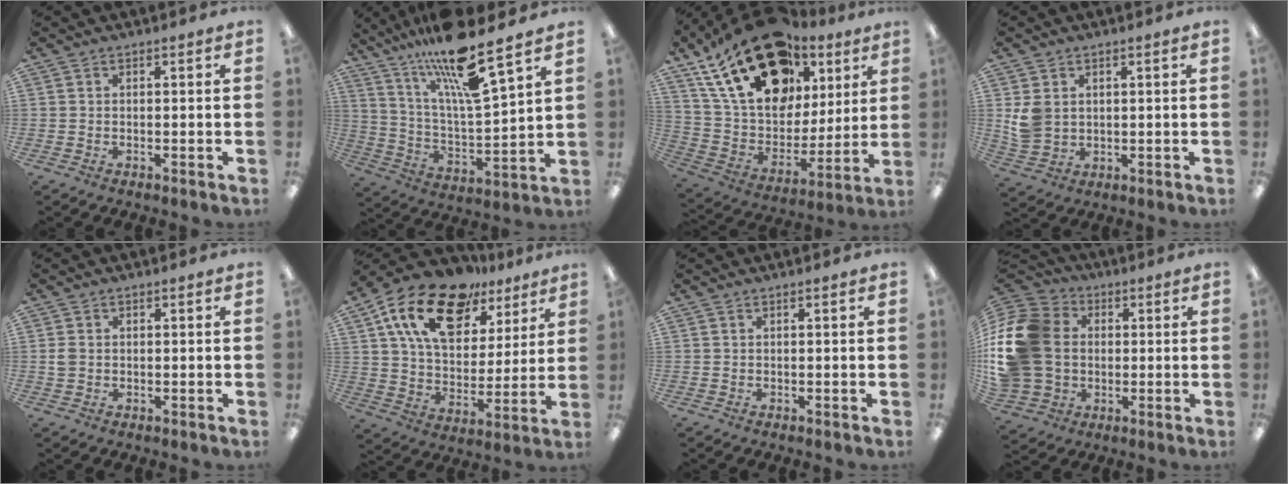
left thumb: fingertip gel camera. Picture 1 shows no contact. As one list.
[{"total": 16.6, "force": [13.4, 1.5, 9.7], "torque": [-0.186, -0.087, 0.221]}, {"total": 27.3, "force": [15.1, 16.0, 16.1], "torque": [-0.290, -0.075, 0.278]}, {"total": 5.9, "force": [1.7, 4.8, 3.0], "torque": [-0.062, 0.006, 0.035]}, {"total": 1.9, "force": [0.1, 1.5, 1.1], "torque": [-0.015, 0.000, -0.001]}, {"total": 20.0, "force": [12.2, 11.1, 11.4], "torque": [-0.209, -0.051, 0.220]}, {"total": 0.0}, {"total": 21.6, "force": [1.4, 17.5, 12.6], "torque": [-0.271, 0.019, 0.033]}]